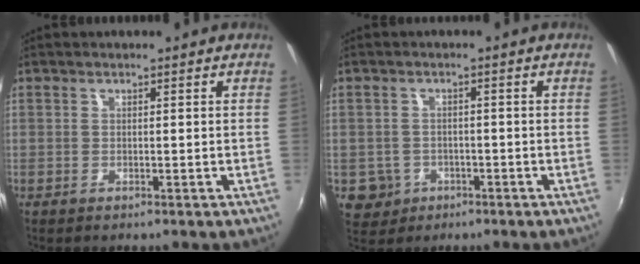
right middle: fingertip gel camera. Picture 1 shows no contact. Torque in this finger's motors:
{"motor_torque": [0.49, -0.31, -0.02, -0.01]}